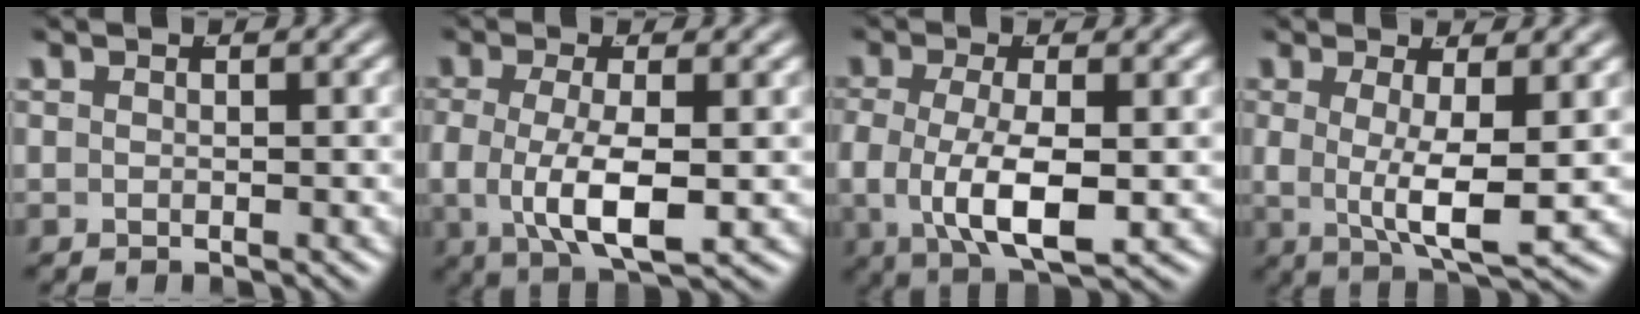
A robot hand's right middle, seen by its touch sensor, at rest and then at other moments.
{"total": 6.2, "force": [-0.6, 3.0, 5.4], "torque": [-0.114, -0.019, -0.001]}
{"total": 6.9, "force": [-0.8, 3.6, 5.8], "torque": [-0.122, -0.020, -0.002]}
{"total": 6.3, "force": [0.4, 2.3, 5.8], "torque": [-0.100, -0.016, 0.014]}